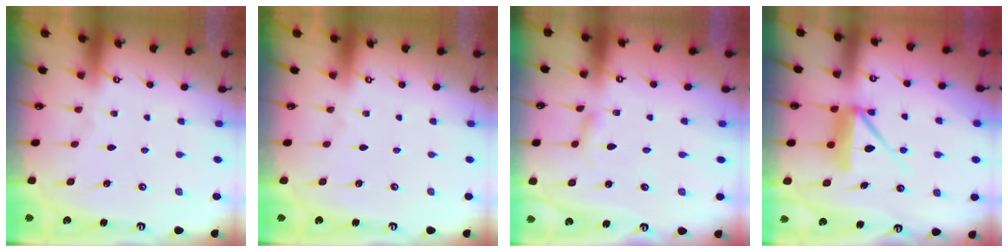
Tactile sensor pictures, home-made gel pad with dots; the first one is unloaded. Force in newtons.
{"total": 0.0}
{"total": 2.8, "press": 2.8, "slide": 0.2}
{"total": 9.3, "press": 9.2, "slide": 0.9}